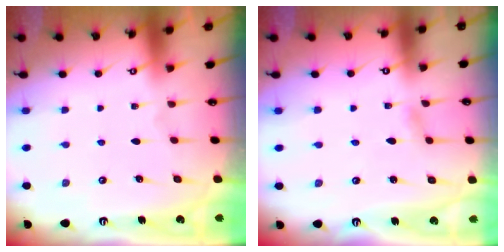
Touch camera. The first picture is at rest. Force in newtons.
{"total": 2.0, "press": 2.0, "slide": 0.2}